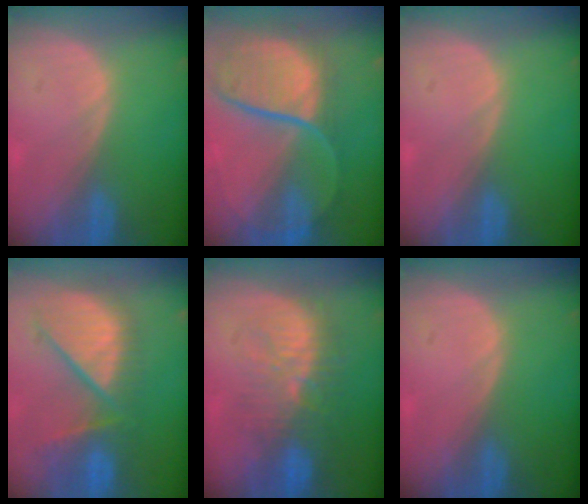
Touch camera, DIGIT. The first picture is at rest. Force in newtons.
{"total": 12.0, "press": 9.9, "slide": 6.7}
{"total": 0.0}
{"total": 10.6, "press": 9.9, "slide": 4.0}
{"total": 9.3, "press": 9.0, "slide": 2.4}
{"total": 0.0}